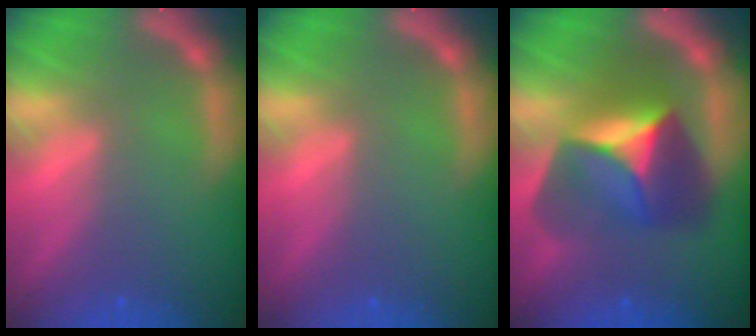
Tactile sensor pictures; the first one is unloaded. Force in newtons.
{"total": 0.0}
{"total": 8.5}